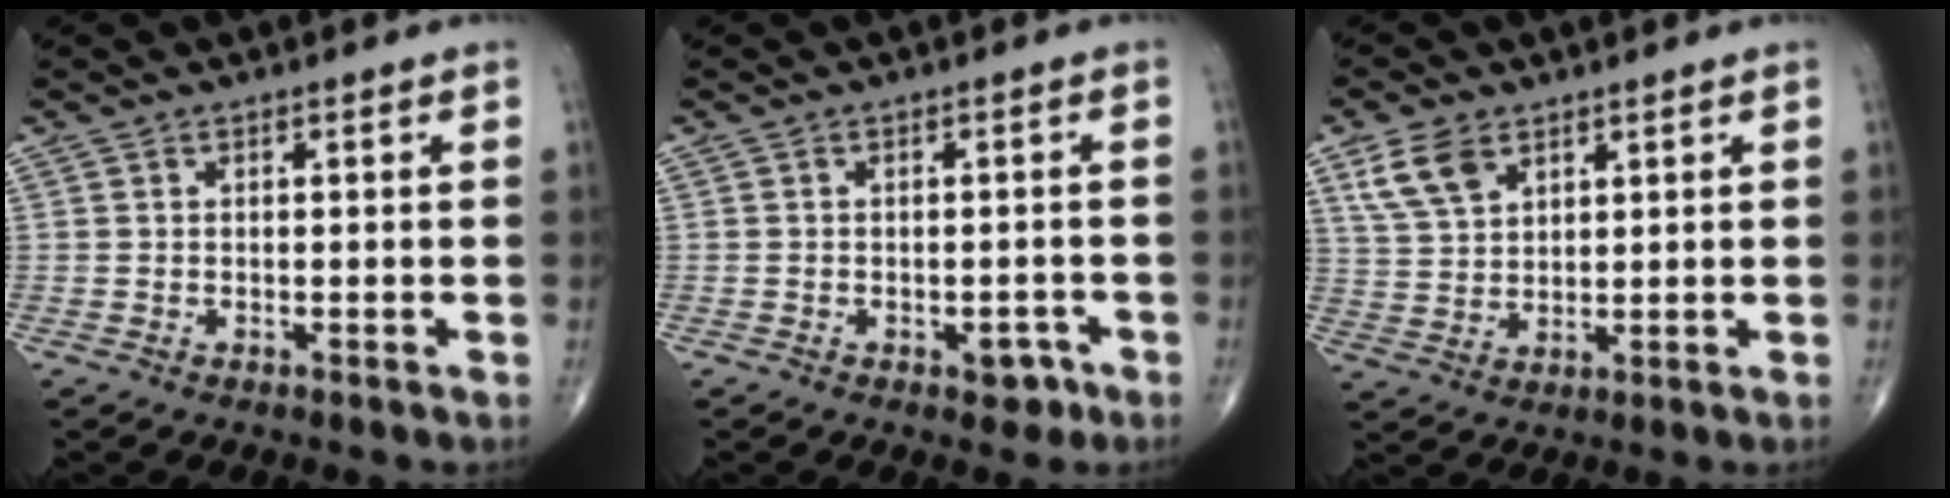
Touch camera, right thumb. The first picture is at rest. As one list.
[{"total": 2.9, "force": [-1.5, 1.8, 1.7], "torque": [-0.005, 0.009, -0.018]}, {"total": 7.4, "force": [4.2, 4.4, 4.3], "torque": [-0.074, -0.013, 0.088]}]